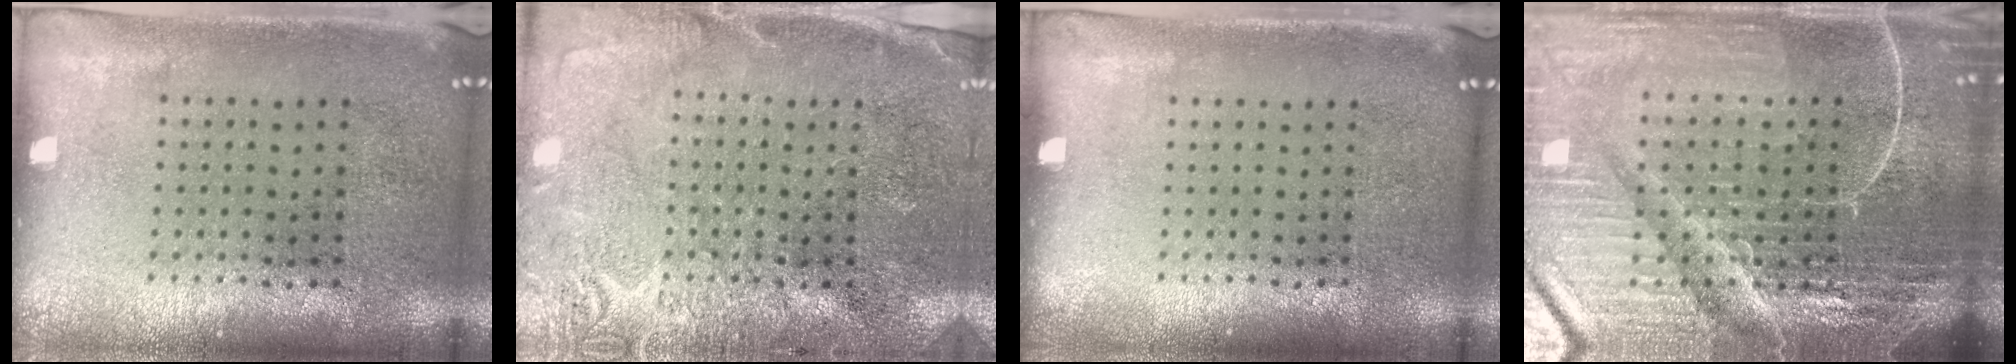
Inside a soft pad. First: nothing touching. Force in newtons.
{"total": 2.8, "press": 2.8, "slide": 0.3}
{"total": 0.0}
{"total": 7.1, "press": 6.1, "slide": 3.5}